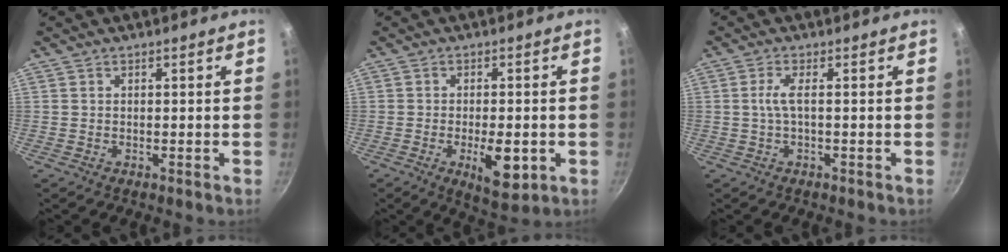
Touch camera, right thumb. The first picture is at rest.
{"total": 8.5, "force": [-2.3, 3.4, 7.4], "torque": [-0.097, 0.000, -0.025]}
{"total": 2.7, "force": [-0.2, 0.3, 2.7], "torque": [-0.067, 0.004, -0.003]}